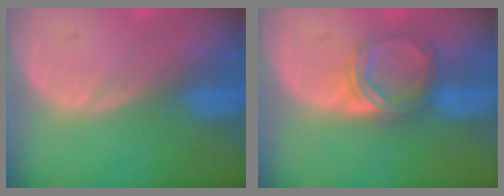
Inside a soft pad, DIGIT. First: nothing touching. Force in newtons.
{"total": 5.1, "press": 4.8, "slide": 1.8}